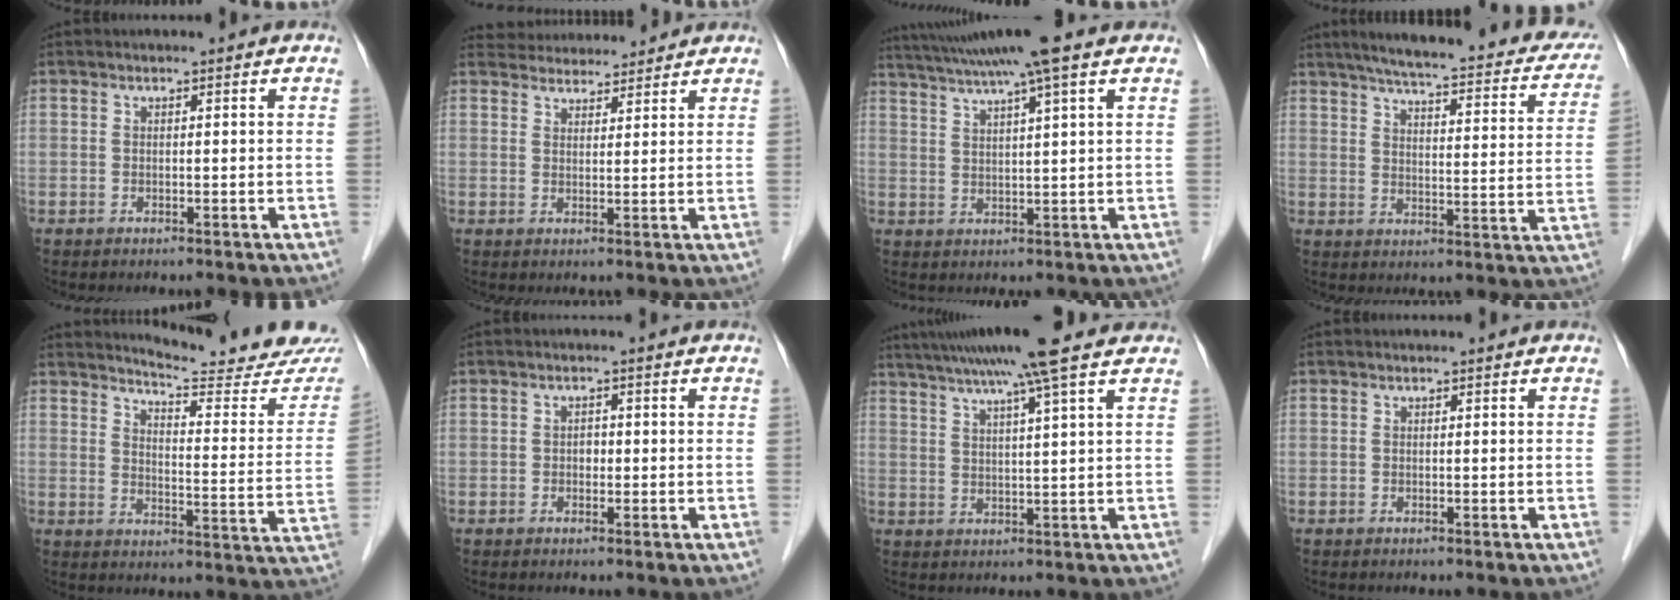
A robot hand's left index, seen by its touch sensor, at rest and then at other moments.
{"total": 7.9, "force": [7.6, 1.7, 1.2], "torque": [-0.015, 0.023, 0.108]}
{"total": 11.9, "force": [9.3, -1.2, 7.3], "torque": [-0.131, 0.023, 0.134]}
{"total": 26.2, "force": [21.9, 4.8, 13.5], "torque": [-0.190, -0.012, 0.261]}
{"total": 16.6, "force": [16.1, 0.2, 3.9], "torque": [-0.050, -0.106, 0.185]}
{"total": 1.2, "force": [-0.4, 0.9, 0.7], "torque": [-0.008, 0.000, -0.008]}
{"total": 12.5, "force": [9.7, -1.4, 7.7], "torque": [-0.134, 0.019, 0.135]}
{"total": 0.0}